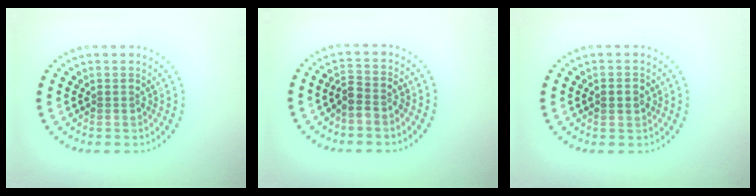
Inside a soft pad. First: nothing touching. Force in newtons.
{"total": 1.7, "press": 1.5, "slide": 0.9}
{"total": 1.9, "press": 1.9, "slide": 0.1}